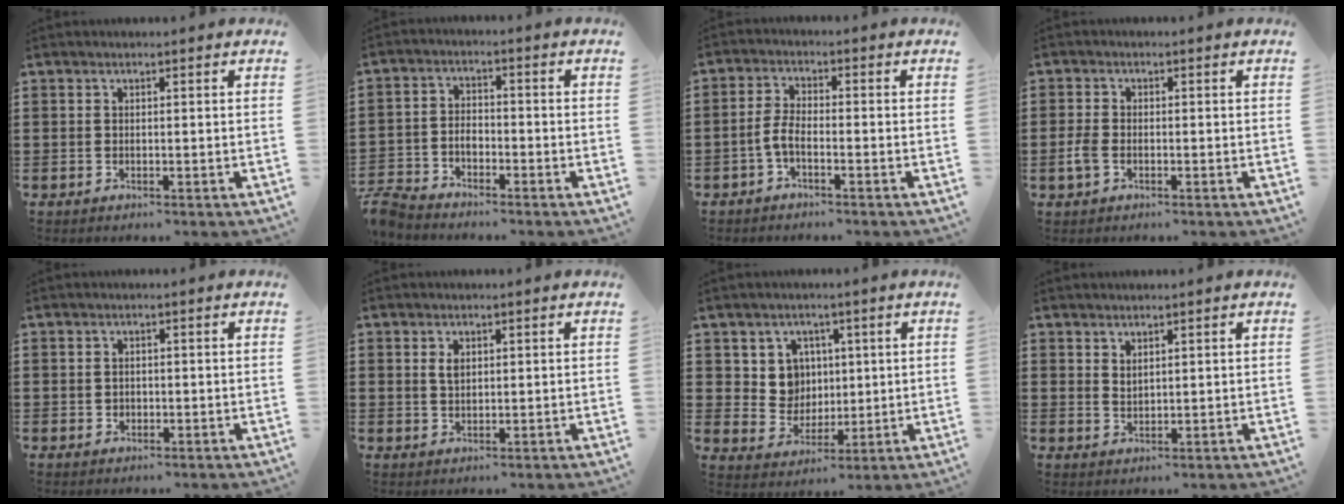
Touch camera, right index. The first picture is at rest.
{"total": 3.7, "force": [-3.3, 1.2, 1.1], "torque": [-0.043, -0.001, -0.073]}
{"total": 3.1, "force": [-1.7, 1.0, 2.4], "torque": [-0.065, -0.003, -0.038]}
{"total": 2.7, "force": [-1.0, 1.5, 2.0], "torque": [-0.059, -0.007, -0.024]}
{"total": 1.0, "force": [0.0, 1.0, 0.4], "torque": [-0.012, 0.005, -0.002]}
{"total": 1.9, "force": [0.7, 1.0, 1.5], "torque": [-0.032, 0.004, 0.013]}
{"total": 6.5, "force": [2.0, 5.8, 2.3], "torque": [-0.055, 0.011, 0.036]}
{"total": 0.8, "force": [0.5, 0.4, 0.4], "torque": [-0.008, 0.003, 0.010]}